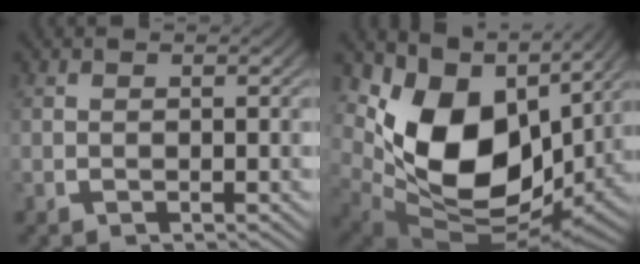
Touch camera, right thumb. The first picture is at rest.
{"total": 16.1, "force": [0.9, 9.8, 12.7], "torque": [-0.247, -0.053, 0.045]}